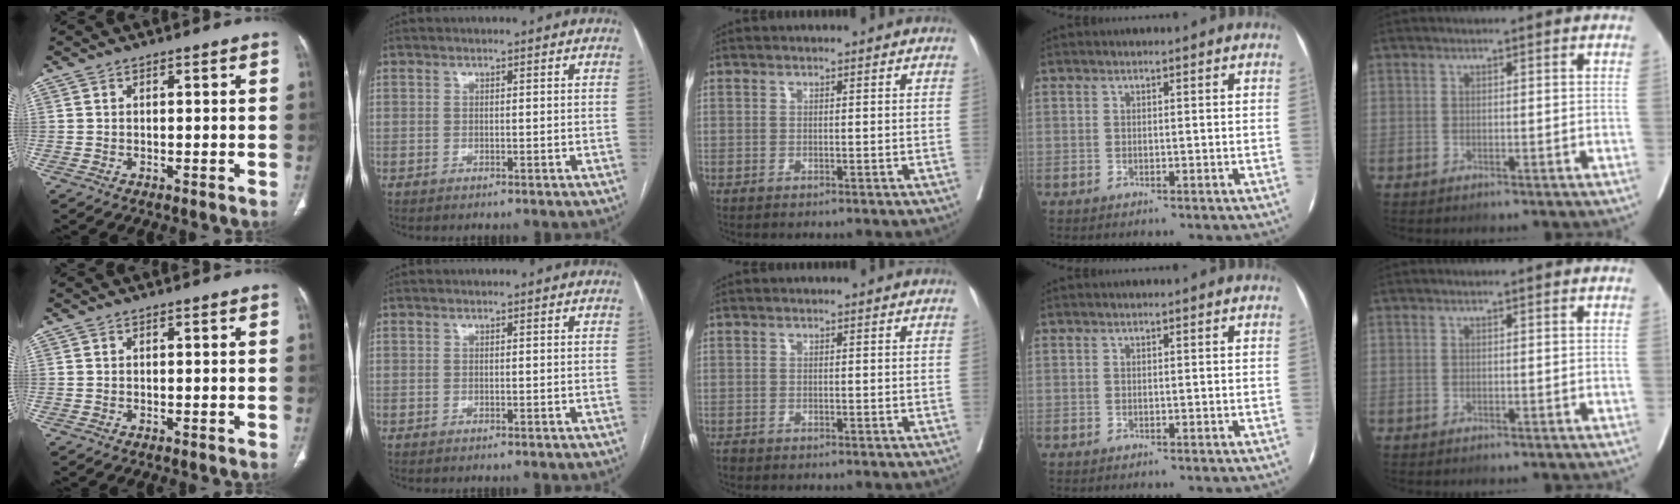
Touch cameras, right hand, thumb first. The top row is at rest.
{}